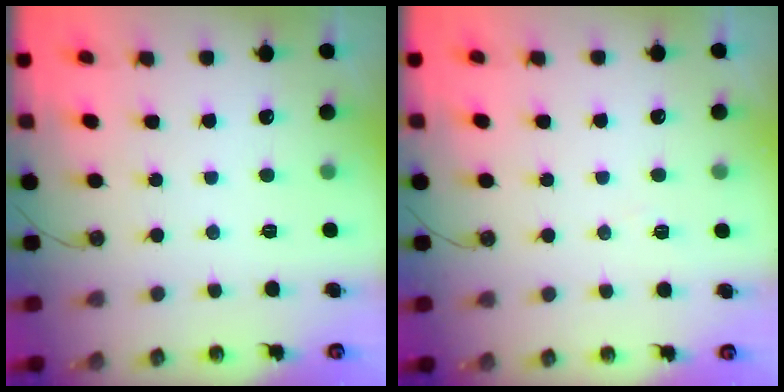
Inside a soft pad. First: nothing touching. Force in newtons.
{"total": 5.6, "press": 3.4, "slide": 4.4}